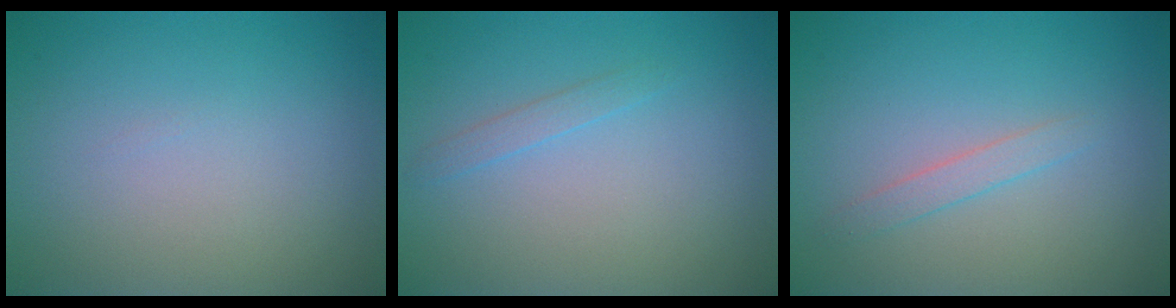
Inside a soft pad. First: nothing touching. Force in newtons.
{"total": 0.9, "press": 0.9, "slide": 0.1}
{"total": 1.2, "press": 1.2, "slide": 0.1}